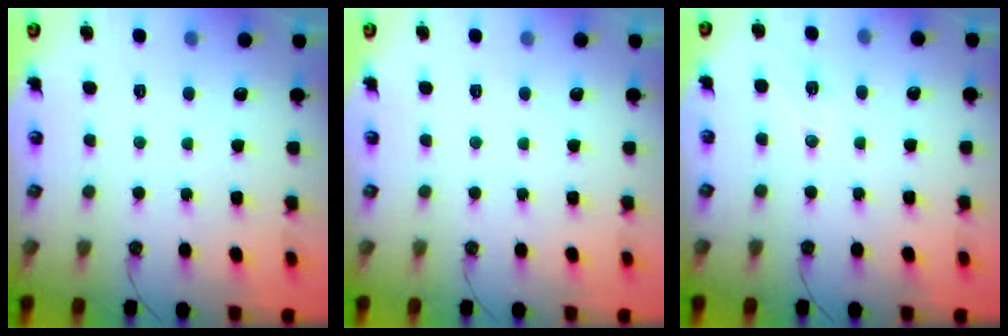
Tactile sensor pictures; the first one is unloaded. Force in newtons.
{"total": 0.0}
{"total": 7.1, "press": 6.0, "slide": 3.7}